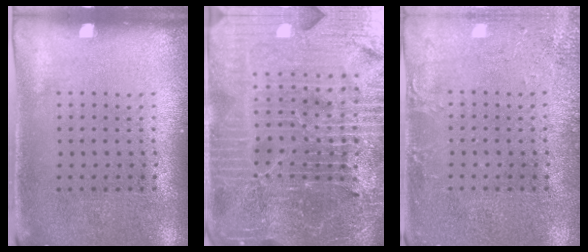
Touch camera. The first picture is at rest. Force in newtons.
{"total": 6.7, "press": 5.9, "slide": 3.1}
{"total": 2.1, "press": 2.1, "slide": 0.1}